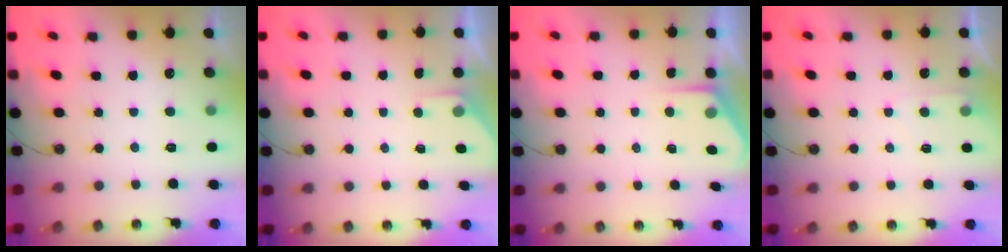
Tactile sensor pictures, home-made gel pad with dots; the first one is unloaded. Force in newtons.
{"total": 1.4, "press": 1.3, "slide": 0.2}
{"total": 2.7, "press": 2.7, "slide": 0.4}
{"total": 4.1, "press": 4.1, "slide": 0.4}